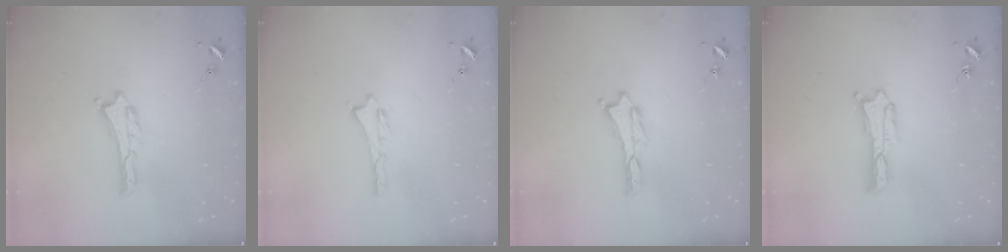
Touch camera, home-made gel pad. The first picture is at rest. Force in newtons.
{"total": 0.0}
{"total": 0.0}
{"total": 0.5, "press": 0.5, "slide": 0.2}